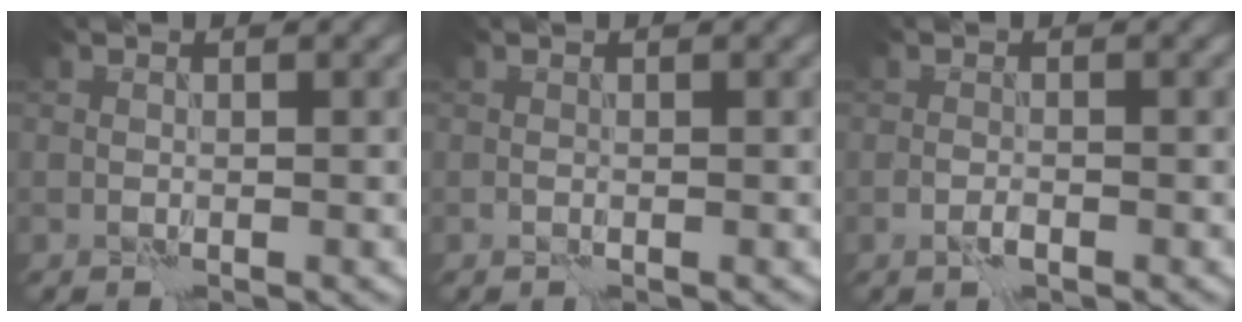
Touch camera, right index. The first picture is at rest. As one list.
[{"total": 0.0}, {"total": 1.0, "force": [-0.7, 0.3, 0.7], "torque": [-0.015, 0.004, -0.016]}]